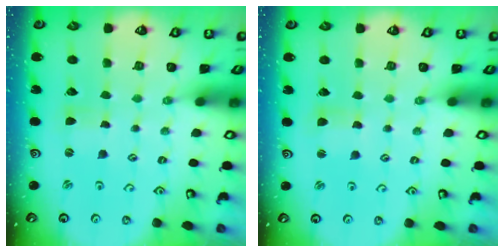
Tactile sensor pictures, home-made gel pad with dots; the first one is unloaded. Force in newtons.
{"total": 2.2, "press": 2.2, "slide": 0.3}